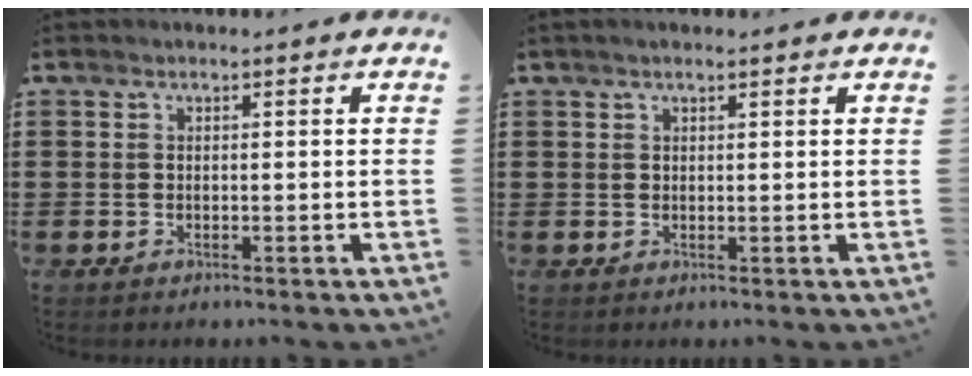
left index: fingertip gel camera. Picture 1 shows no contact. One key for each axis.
{"total": 1.2, "fx": 0.9, "fy": 0.0, "fz": 0.8, "tx": -0.016, "ty": 0.001, "tz": 0.016}